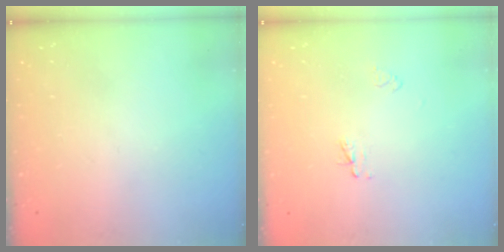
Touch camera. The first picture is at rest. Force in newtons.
{"total": 2.3, "press": 2.2, "slide": 0.2}